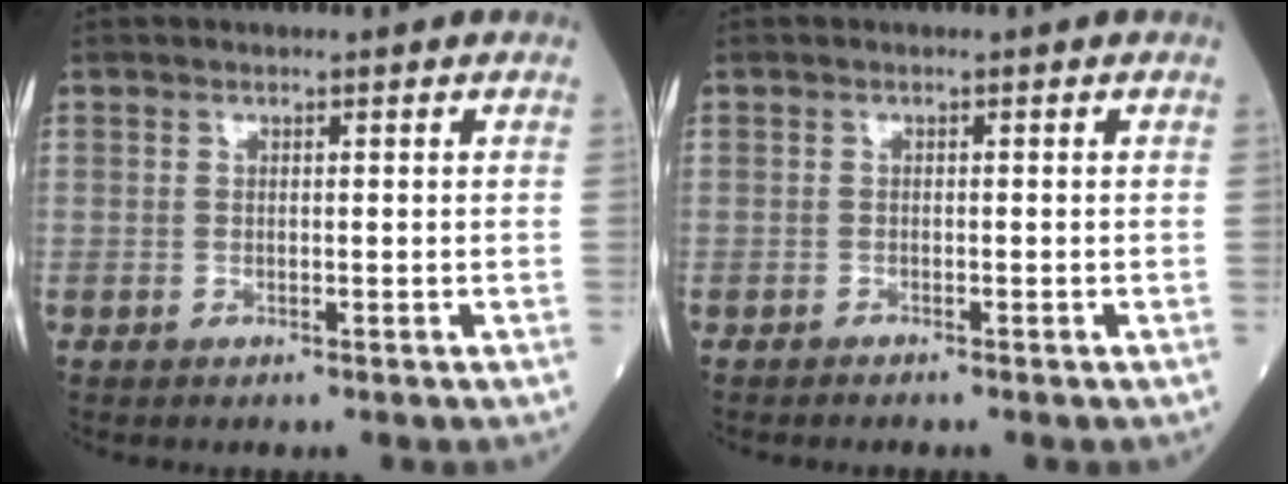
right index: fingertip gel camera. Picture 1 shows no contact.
{"total": 0.8, "force": [-0.8, -0.1, 0.2], "torque": [-0.005, 0.000, -0.014]}